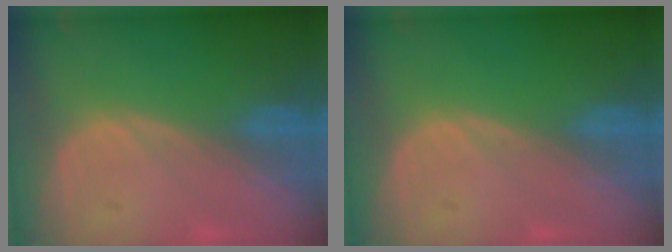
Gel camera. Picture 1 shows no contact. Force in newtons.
{"total": 0.0}